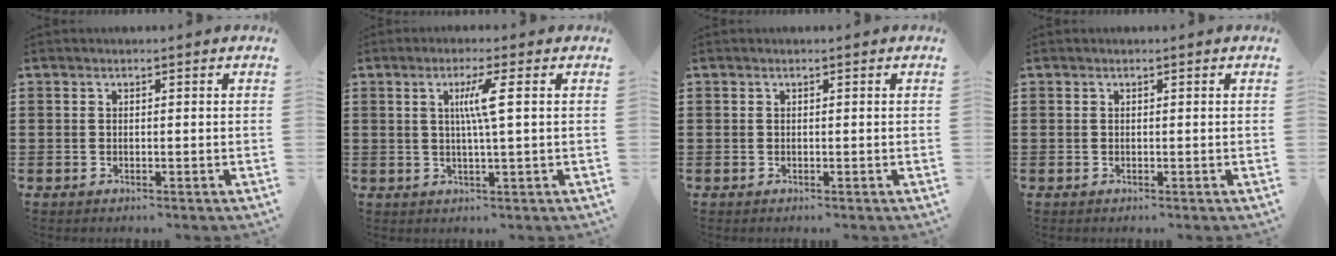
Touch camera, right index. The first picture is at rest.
{"total": 4.5, "force": [0.8, -0.4, 4.4], "torque": [-0.085, -0.004, 0.008]}
{"total": 0.0}
{"total": 0.0}